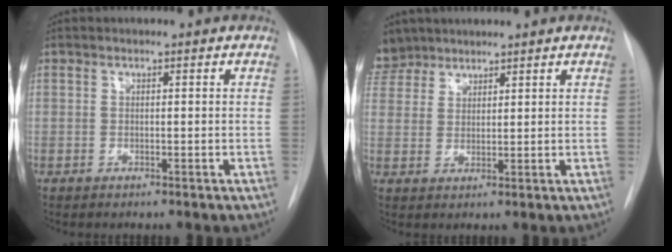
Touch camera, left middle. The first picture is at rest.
{"total": 5.7, "force": [5.0, 2.6, 0.2], "torque": [0.004, 0.006, 0.100]}